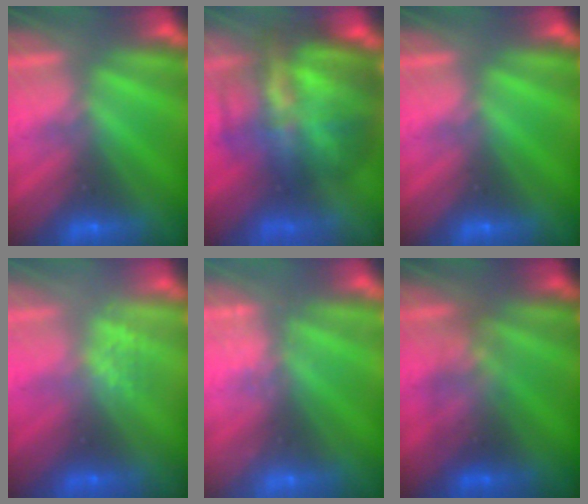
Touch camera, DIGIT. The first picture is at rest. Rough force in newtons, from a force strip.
{"total": 14.6}
{"total": 0.0}
{"total": 2.8}
{"total": 2.7}
{"total": 2.3}